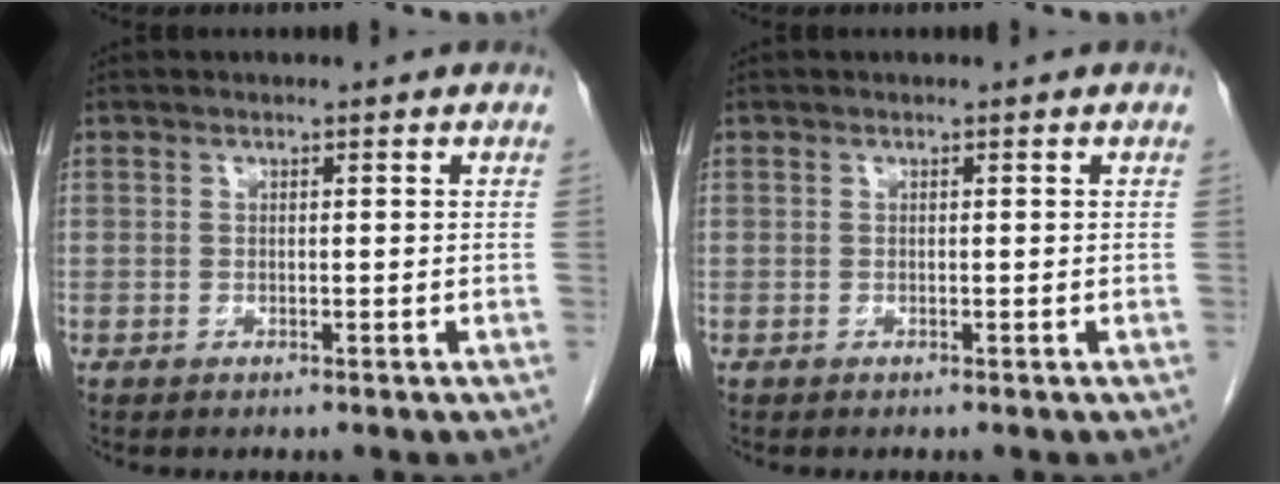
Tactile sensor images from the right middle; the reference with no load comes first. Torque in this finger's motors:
{"motor_torque": [0.31, -0.09, 0.03, 0.01]}